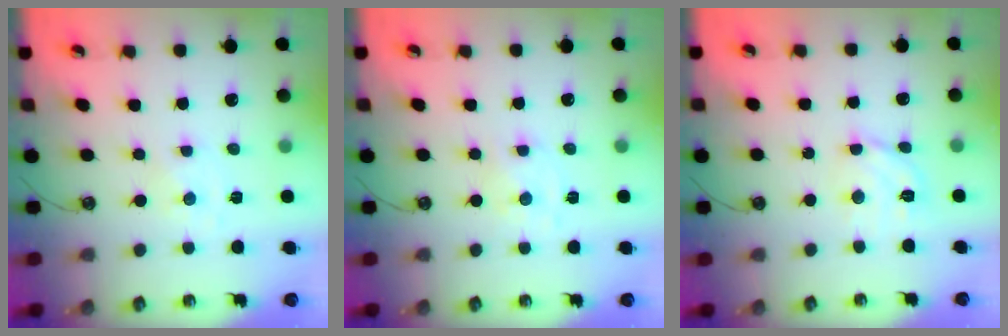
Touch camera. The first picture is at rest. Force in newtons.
{"total": 0.8, "press": 0.8, "slide": 0.1}
{"total": 10.0, "press": 10.0, "slide": 1.1}